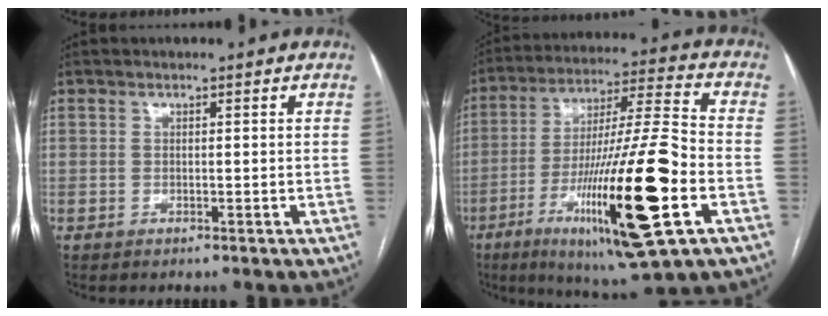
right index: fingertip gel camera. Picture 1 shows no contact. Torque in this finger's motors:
{"motor_torque": [2.14, 0.00, 1.05, 0.21]}